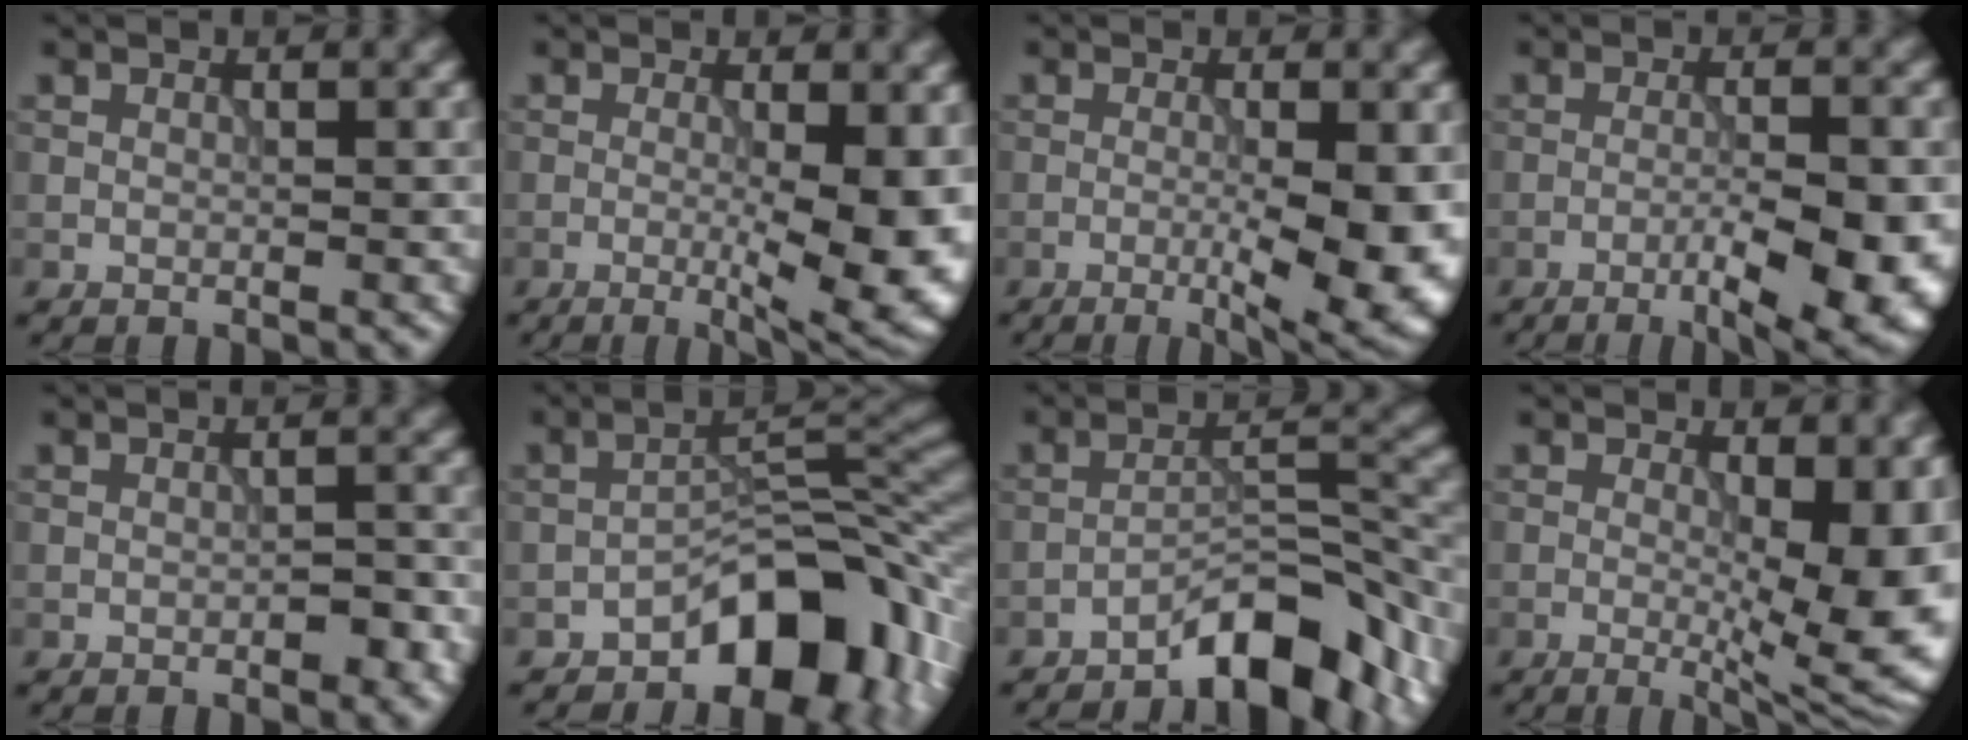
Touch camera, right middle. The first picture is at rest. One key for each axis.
{"total": 8.6, "fx": -1.2, "fy": 2.4, "fz": 8.2, "tx": -0.105, "ty": -0.011, "tz": -0.015}
{"total": 7.8, "fx": -1.8, "fy": 1.9, "fz": 7.3, "tx": -0.106, "ty": -0.010, "tz": -0.022}
{"total": 8.1, "fx": -3.5, "fy": 1.9, "fz": 7.1, "tx": -0.108, "ty": -0.006, "tz": -0.045}
{"total": 1.7, "fx": -0.8, "fy": 0.7, "fz": 1.4, "tx": -0.018, "ty": 0.002, "tz": -0.012}
{"total": 9.6, "fx": -5.2, "fy": 4.9, "fz": 6.4, "tx": -0.066, "ty": 0.016, "tz": -0.092}
{"total": 7.2, "fx": -5.2, "fy": 1.9, "fz": 4.7, "tx": -0.062, "ty": 0.016, "tz": -0.084}
{"total": 10.4, "fx": 0.0, "fy": 3.9, "fz": 9.7, "tx": -0.112, "ty": -0.002, "tz": -0.002}